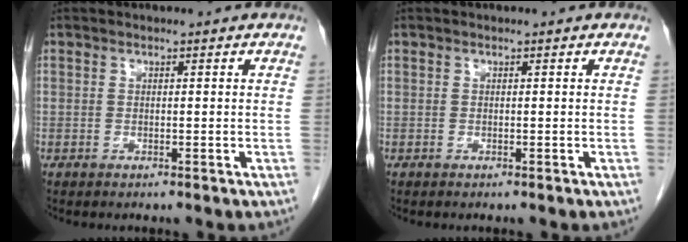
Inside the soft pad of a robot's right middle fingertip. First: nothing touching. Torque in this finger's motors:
{"motor_torque": [-0.06, 0.06, 0.00, 0.00]}